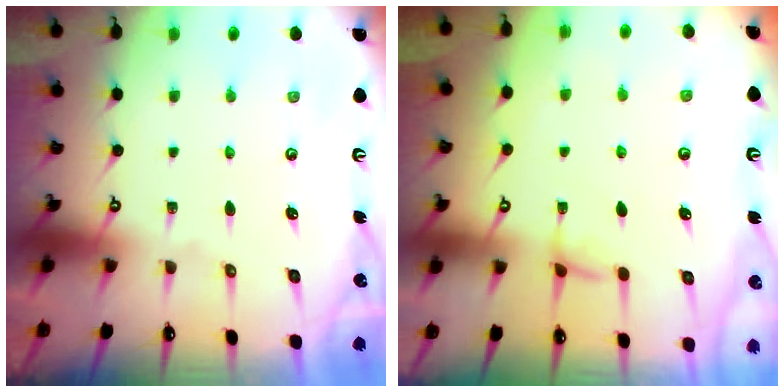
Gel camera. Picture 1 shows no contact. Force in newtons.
{"total": 1.5, "press": 1.4, "slide": 0.5}